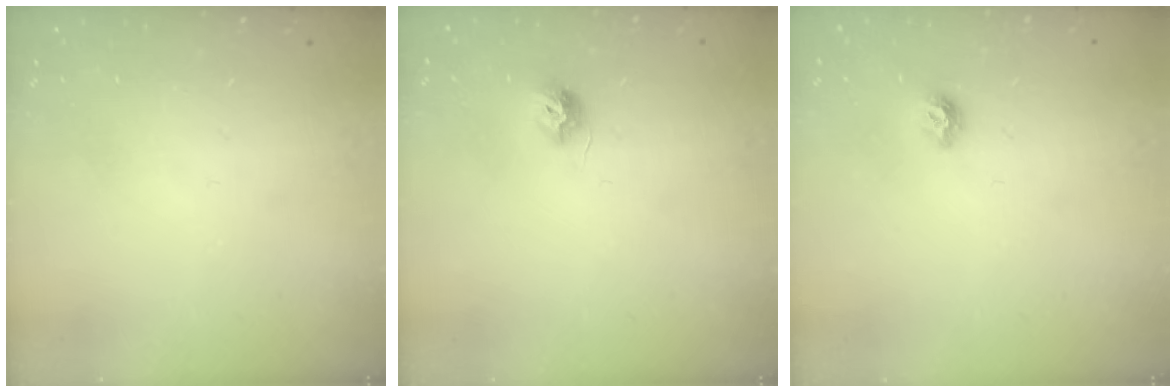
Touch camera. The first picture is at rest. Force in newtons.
{"total": 7.6, "press": 7.6, "slide": 0.2}
{"total": 6.8, "press": 6.8, "slide": 0.7}